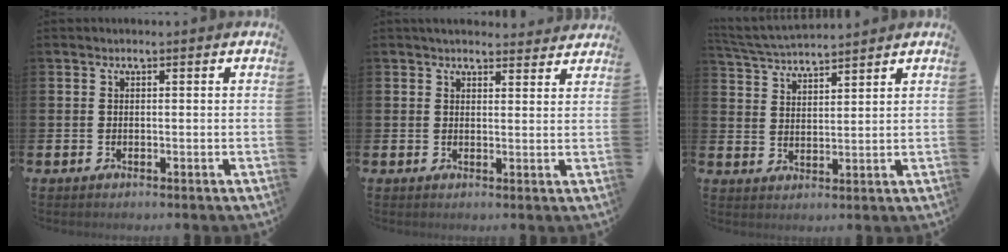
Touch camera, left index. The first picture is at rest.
{"total": 3.4, "force": [3.4, 0.7, 0.2], "torque": [-0.001, -0.020, 0.060]}
{"total": 4.6, "force": [4.5, 0.3, 0.5], "torque": [-0.026, -0.024, 0.080]}